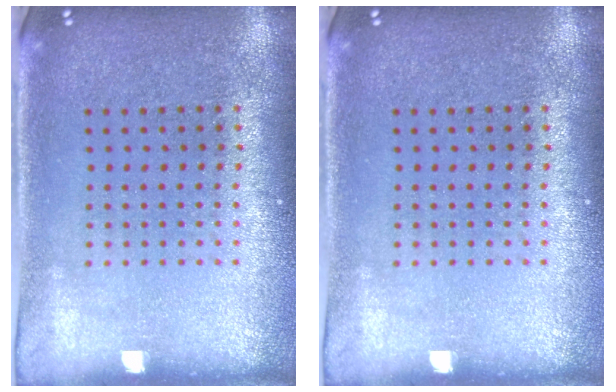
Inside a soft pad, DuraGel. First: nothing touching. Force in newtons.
{"total": 0.0}